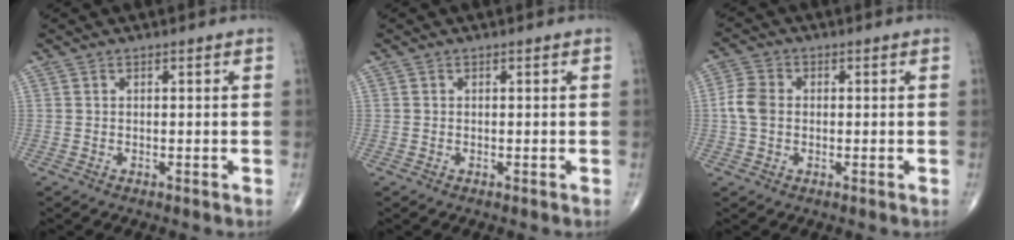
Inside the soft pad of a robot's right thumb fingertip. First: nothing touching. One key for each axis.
{"total": 0.0}
{"total": 4.9, "fx": -0.2, "fy": 3.7, "fz": 3.1, "tx": -0.066, "ty": 0.011, "tz": -0.010}